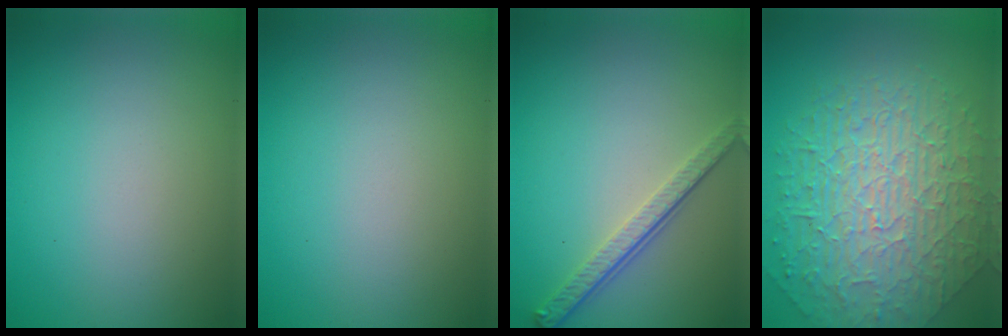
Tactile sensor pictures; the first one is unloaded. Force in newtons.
{"total": 0.0}
{"total": 3.6, "press": 2.6, "slide": 2.4}
{"total": 10.2, "press": 6.6, "slide": 7.7}